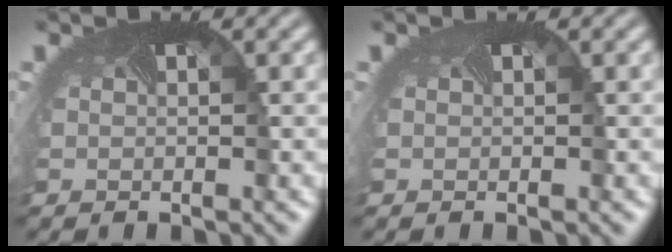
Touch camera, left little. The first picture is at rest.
{"total": 0.0}